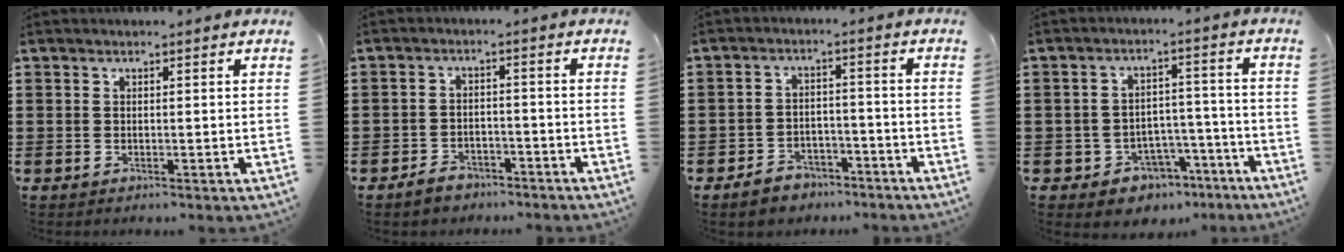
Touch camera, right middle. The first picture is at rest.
{"total": 2.8, "force": [-2.6, 1.0, 0.4], "torque": [-0.013, 0.006, -0.053]}
{"total": 3.6, "force": [-3.4, 1.2, 0.4], "torque": [-0.012, 0.008, -0.070]}
{"total": 4.7, "force": [-3.7, 2.8, 0.7], "torque": [-0.022, 0.019, -0.072]}